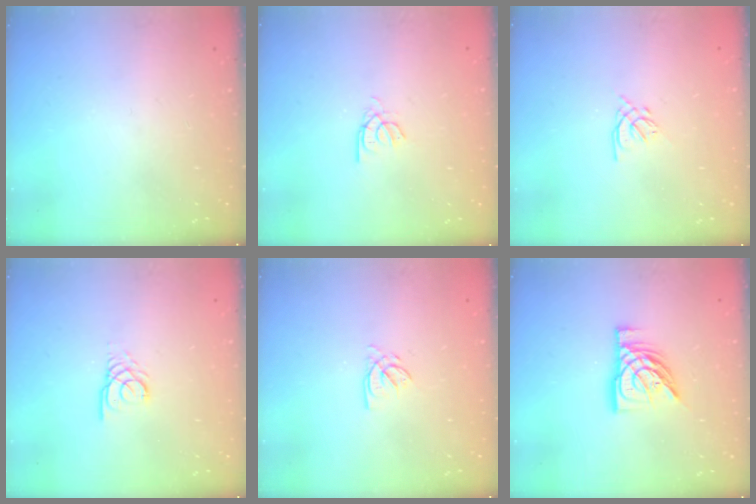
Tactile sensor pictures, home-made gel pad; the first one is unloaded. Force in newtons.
{"total": 2.3, "press": 2.3, "slide": 0.2}
{"total": 1.6, "press": 1.5, "slide": 0.6}
{"total": 2.4, "press": 2.4, "slide": 0.1}
{"total": 2.3, "press": 2.3, "slide": 0.3}
{"total": 12.8, "press": 12.7, "slide": 1.5}